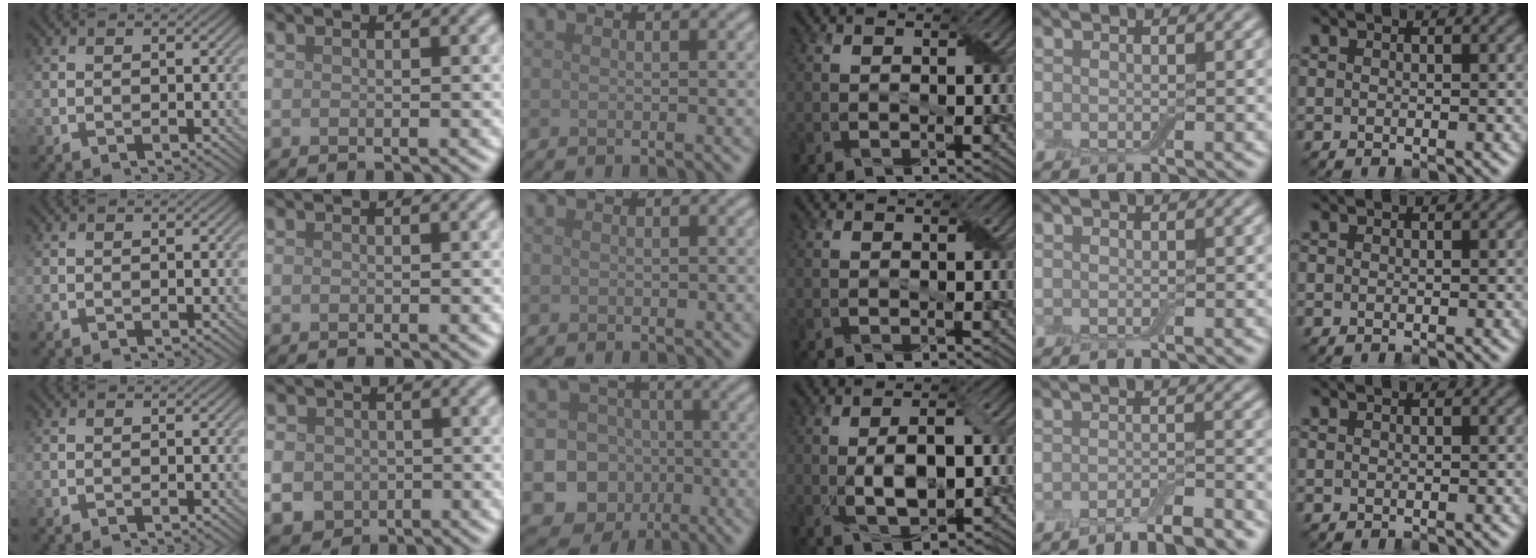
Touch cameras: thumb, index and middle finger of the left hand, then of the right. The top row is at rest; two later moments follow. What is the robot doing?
{"motion": "fold", "object": "cloth"}